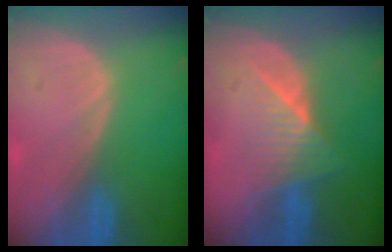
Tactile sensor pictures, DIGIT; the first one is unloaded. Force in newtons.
{"total": 6.3, "press": 5.6, "slide": 2.9}